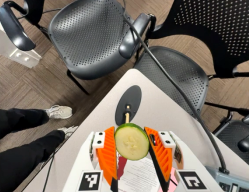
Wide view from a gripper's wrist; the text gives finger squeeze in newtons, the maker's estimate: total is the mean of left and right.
{"total": 11.0, "left": 10.5, "right": 11.5}